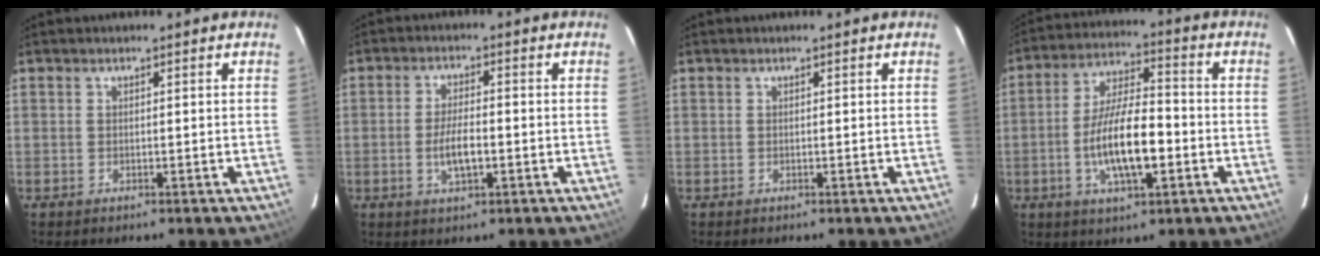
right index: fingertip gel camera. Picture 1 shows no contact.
{"total": 5.6, "force": [-1.5, 1.8, 5.0], "torque": [-0.100, -0.002, -0.026]}
{"total": 0.0}
{"total": 13.0, "force": [-3.3, 4.2, 11.8], "torque": [-0.229, -0.001, -0.059]}